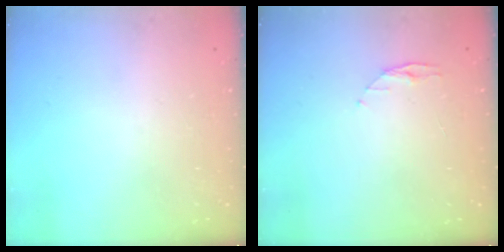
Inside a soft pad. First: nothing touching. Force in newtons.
{"total": 3.9, "press": 3.9, "slide": 0.5}